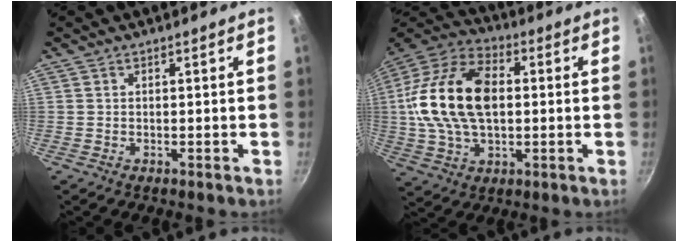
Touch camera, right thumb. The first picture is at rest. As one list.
[{"total": 21.3, "force": [1.5, 13.2, 16.6], "torque": [-0.301, 0.028, 0.014]}]